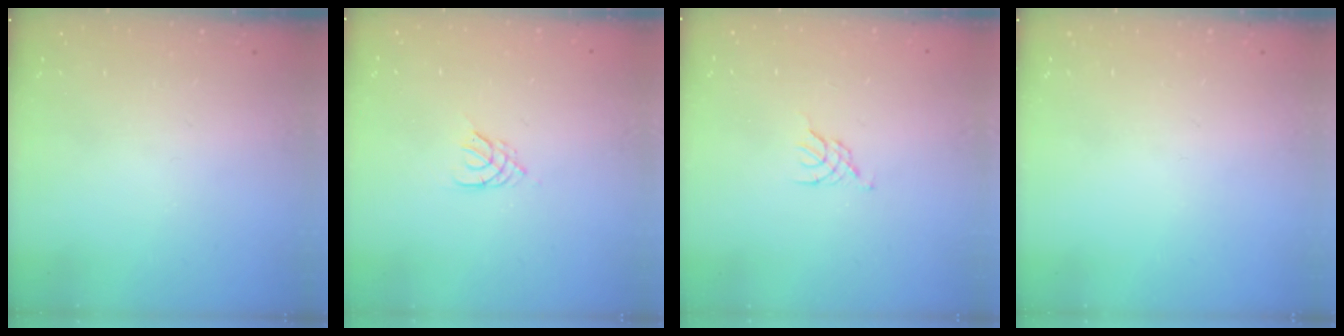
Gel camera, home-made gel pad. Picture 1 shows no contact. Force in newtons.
{"total": 2.6, "press": 2.5, "slide": 0.5}
{"total": 0.8, "press": 0.7, "slide": 0.3}
{"total": 0.0}